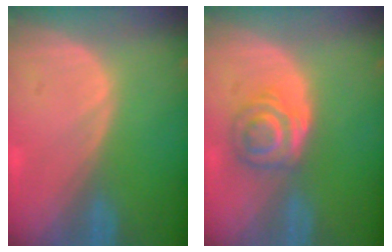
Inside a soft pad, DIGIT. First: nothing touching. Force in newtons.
{"total": 5.2, "press": 4.9, "slide": 1.8}